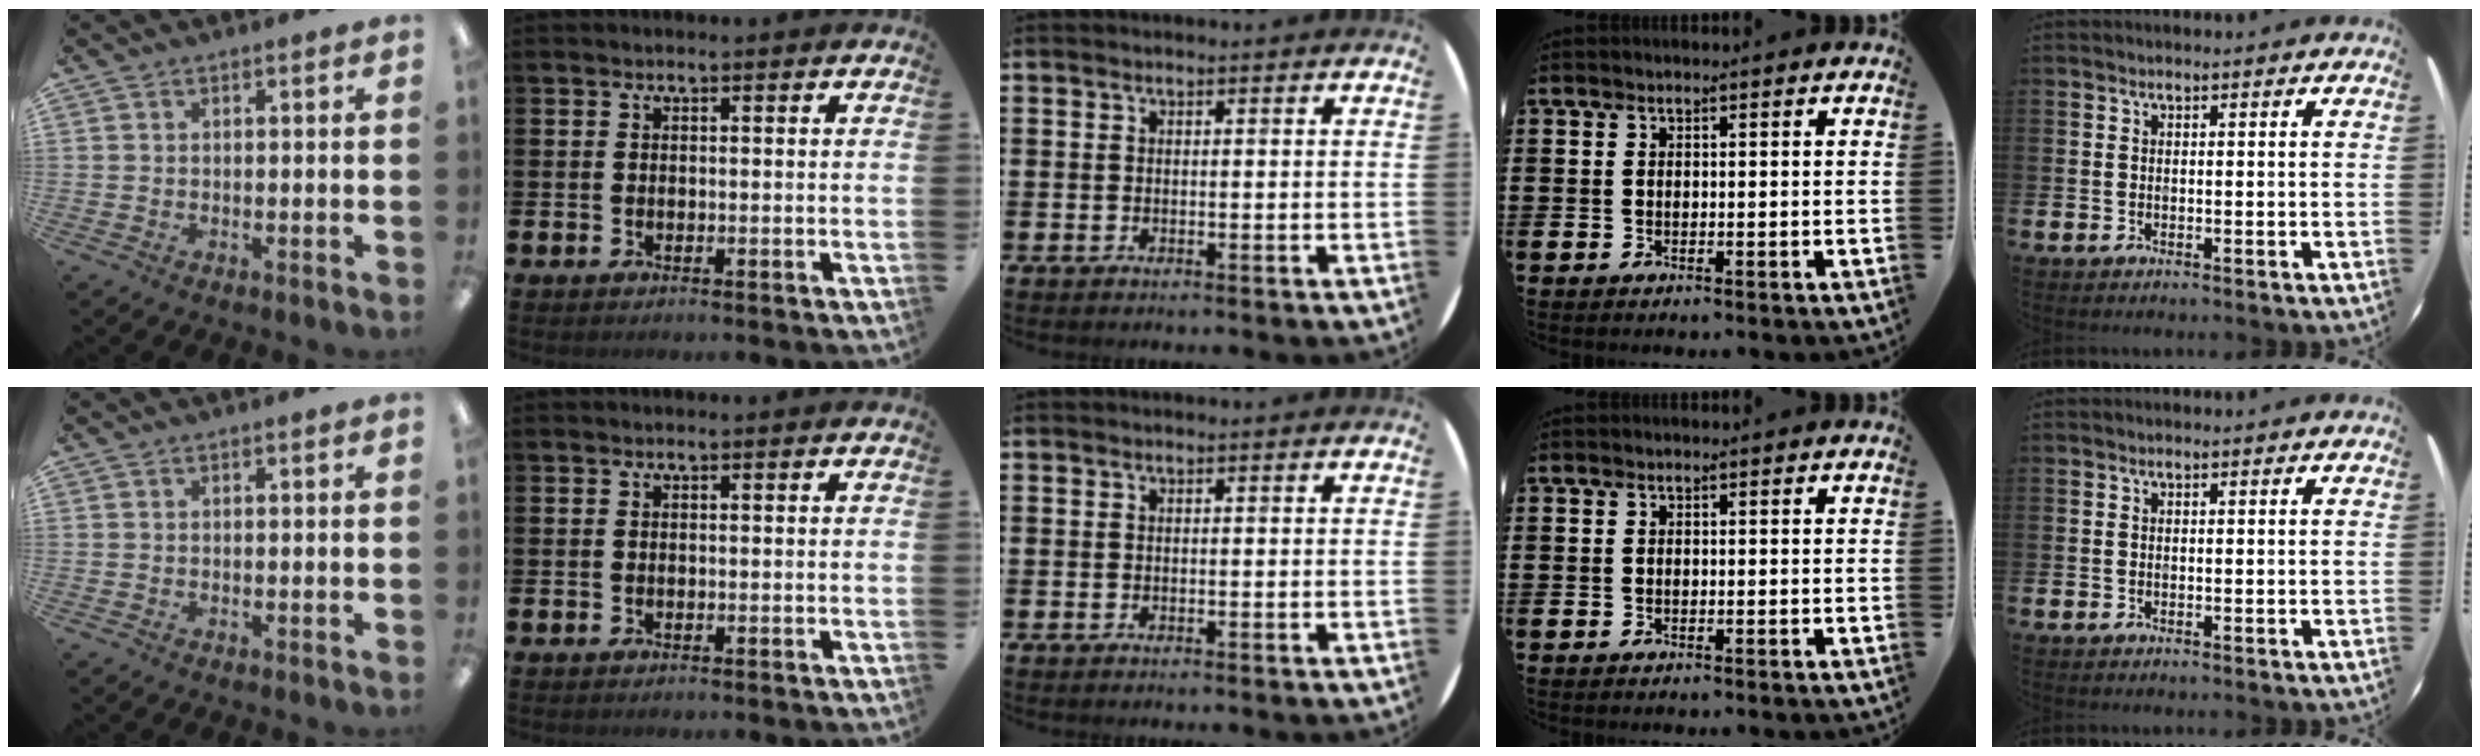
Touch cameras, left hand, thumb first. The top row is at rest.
{}